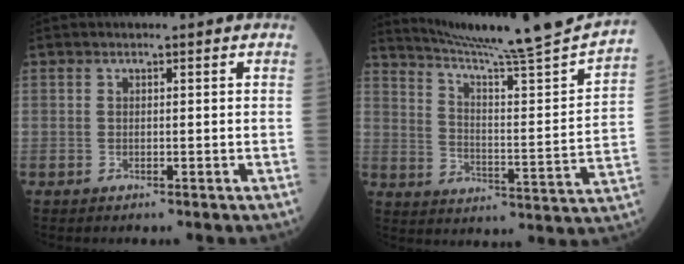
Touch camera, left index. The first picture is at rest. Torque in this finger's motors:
{"motor_torque": [-0.15, -0.30, 0.22, 0.08]}